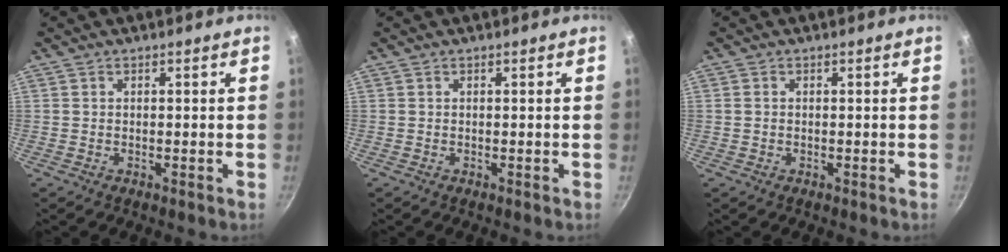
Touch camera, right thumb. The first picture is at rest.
{"total": 0.0}
{"total": 0.9, "force": [0.0, 0.8, 0.4], "torque": [-0.007, 0.003, 0.000]}